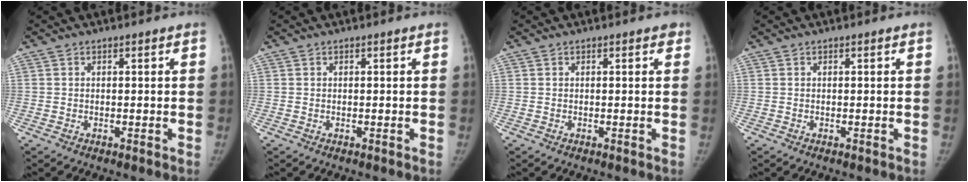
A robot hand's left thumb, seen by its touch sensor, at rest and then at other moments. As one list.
[{"total": 0.0}, {"total": 0.7, "force": [0.4, 0.4, 0.4], "torque": [0.000, -0.001, 0.001]}, {"total": 0.0}]